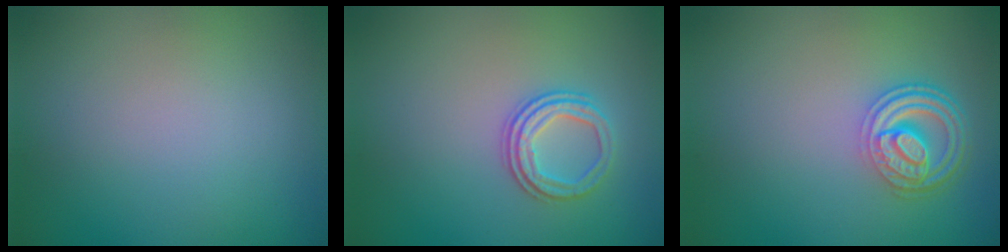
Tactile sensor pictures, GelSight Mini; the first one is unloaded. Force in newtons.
{"total": 2.7, "press": 2.3, "slide": 1.4}
{"total": 4.5, "press": 3.6, "slide": 2.7}